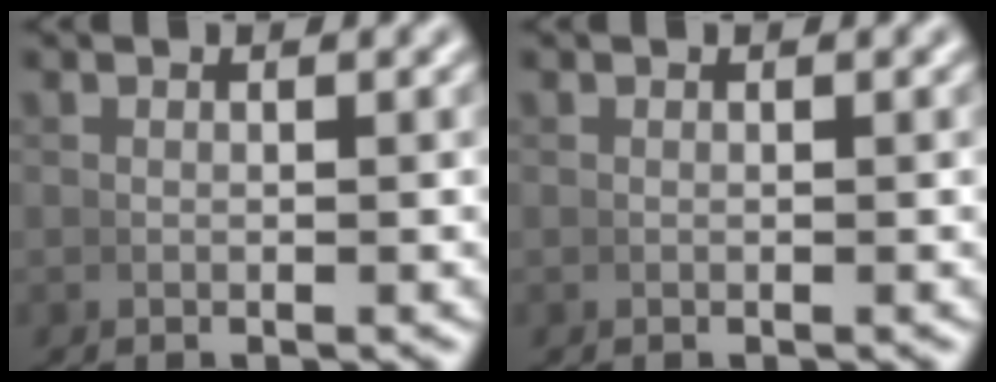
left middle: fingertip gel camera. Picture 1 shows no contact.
{"total": 0.0}